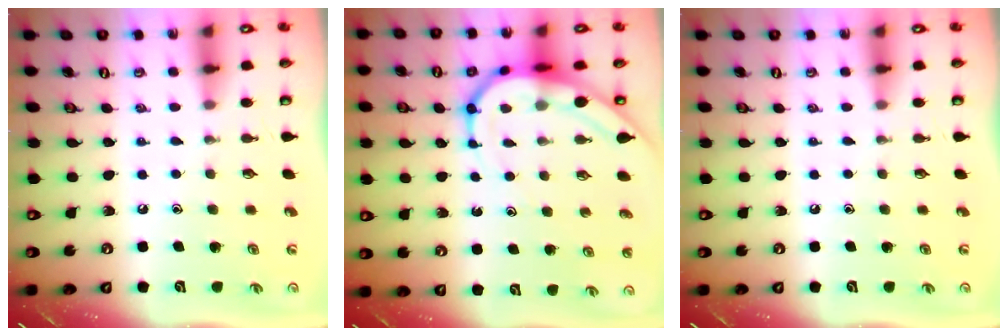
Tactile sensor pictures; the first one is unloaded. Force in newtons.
{"total": 9.1, "press": 9.1, "slide": 0.8}
{"total": 0.0}